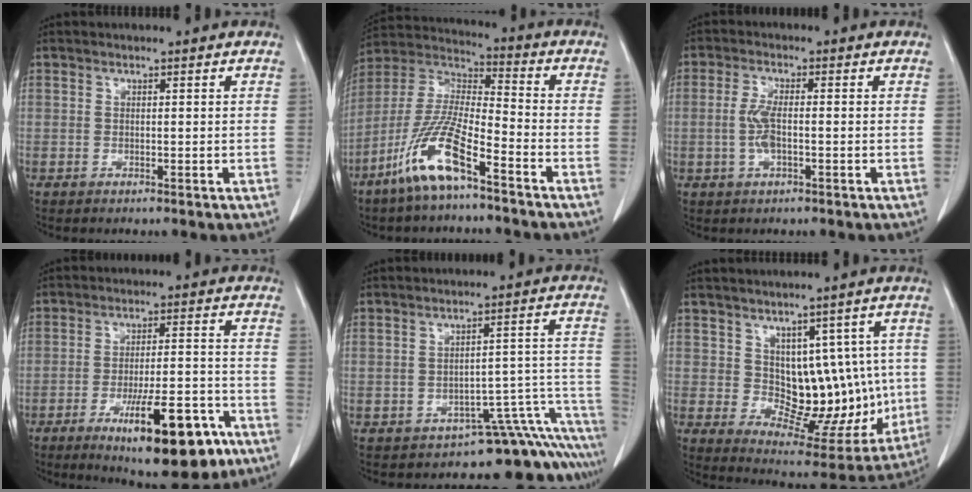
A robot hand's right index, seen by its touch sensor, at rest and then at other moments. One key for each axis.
{"total": 12.7, "fx": -7.6, "fy": 2.0, "fz": 10.0, "tx": -0.214, "ty": -0.015, "tz": -0.151}
{"total": 4.1, "fx": -0.6, "fy": 1.2, "fz": 3.9, "tx": -0.091, "ty": 0.001, "tz": -0.012}
{"total": 15.5, "fx": -8.4, "fy": 3.6, "fz": 12.5, "tx": -0.165, "ty": 0.002, "tz": -0.118}
{"total": 13.1, "fx": -12.1, "fy": 3.0, "fz": 4.0, "tx": 0.020, "ty": 0.075, "tz": -0.144}
{"total": 12.8, "fx": 0.8, "fy": 7.8, "fz": 10.1, "tx": -0.107, "ty": 0.014, "tz": 0.037}